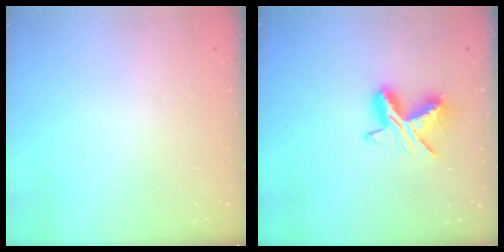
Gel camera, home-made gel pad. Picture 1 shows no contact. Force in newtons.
{"total": 10.0, "press": 10.0, "slide": 0.2}